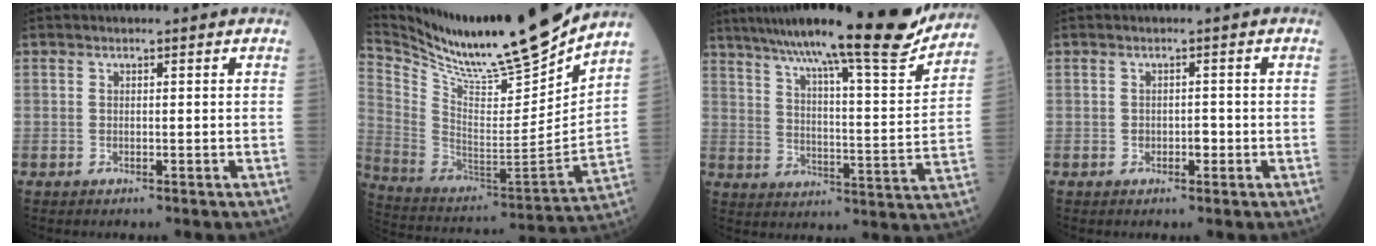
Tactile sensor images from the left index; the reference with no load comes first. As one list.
[{"total": 22.2, "force": [19.8, 0.1, 10.2], "torque": [-0.195, -0.056, 0.333]}, {"total": 23.3, "force": [19.9, 1.2, 12.1], "torque": [-0.199, -0.032, 0.278]}, {"total": 1.2, "force": [-0.5, 0.8, 0.8], "torque": [-0.011, -0.001, -0.007]}]